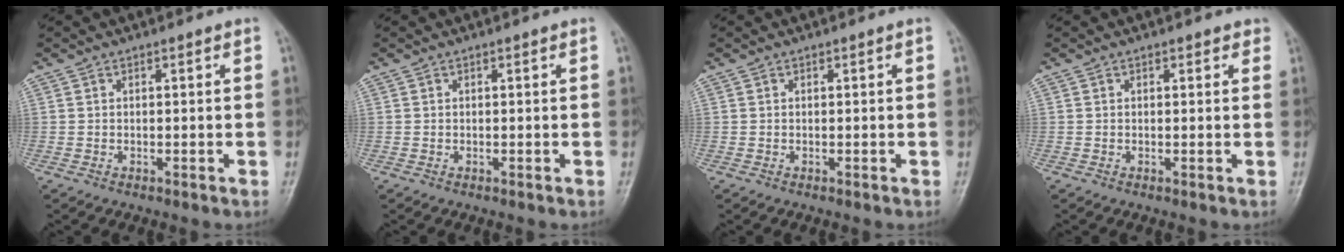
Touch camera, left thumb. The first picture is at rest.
{"total": 0.0}
{"total": 0.0}
{"total": 1.2, "force": [0.8, 0.7, 0.6], "torque": [0.004, -0.002, 0.004]}